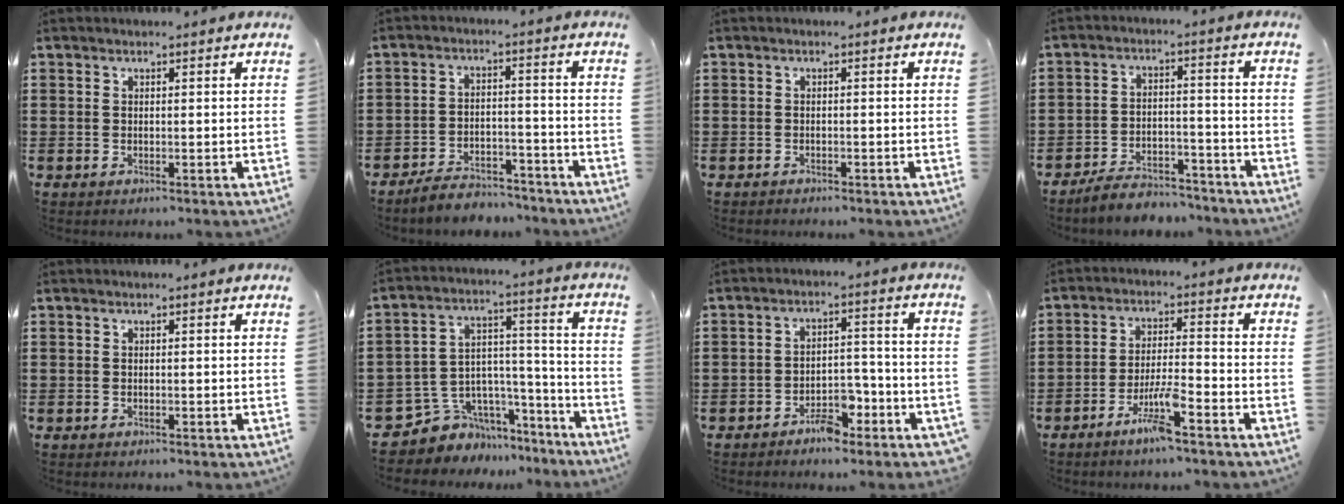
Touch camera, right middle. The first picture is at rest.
{"total": 5.0, "force": [-4.9, 0.9, 0.8], "torque": [-0.013, 0.012, -0.098]}
{"total": 0.8, "force": [-0.7, 0.3, -0.1], "torque": [0.001, 0.002, -0.017]}
{"total": 5.7, "force": [-5.5, 1.2, 1.1], "torque": [-0.022, 0.014, -0.109]}
{"total": 0.0}
{"total": 6.4, "force": [-4.5, 4.6, 0.4], "torque": [-0.033, 0.002, -0.085]}
{"total": 5.3, "force": [-4.0, 2.2, 2.6], "torque": [-0.040, 0.019, -0.076]}
{"total": 6.3, "force": [-4.2, 0.5, 4.6], "torque": [-0.101, -0.009, -0.079]}